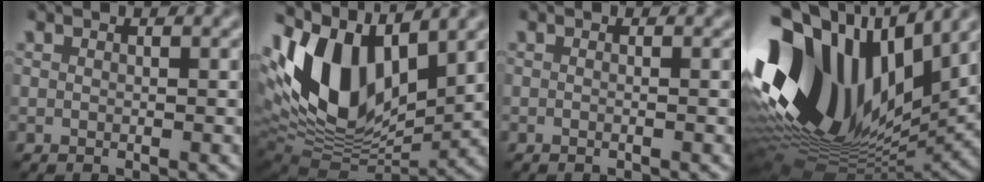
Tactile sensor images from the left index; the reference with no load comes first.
{"total": 12.4, "force": [4.0, 6.8, 9.6], "torque": [-0.181, 0.003, 0.076]}
{"total": 0.7, "force": [-0.4, 0.1, 0.6], "torque": [0.002, -0.005, -0.016]}
{"total": 16.2, "force": [2.6, 10.0, 12.4], "torque": [-0.270, 0.024, 0.042]}